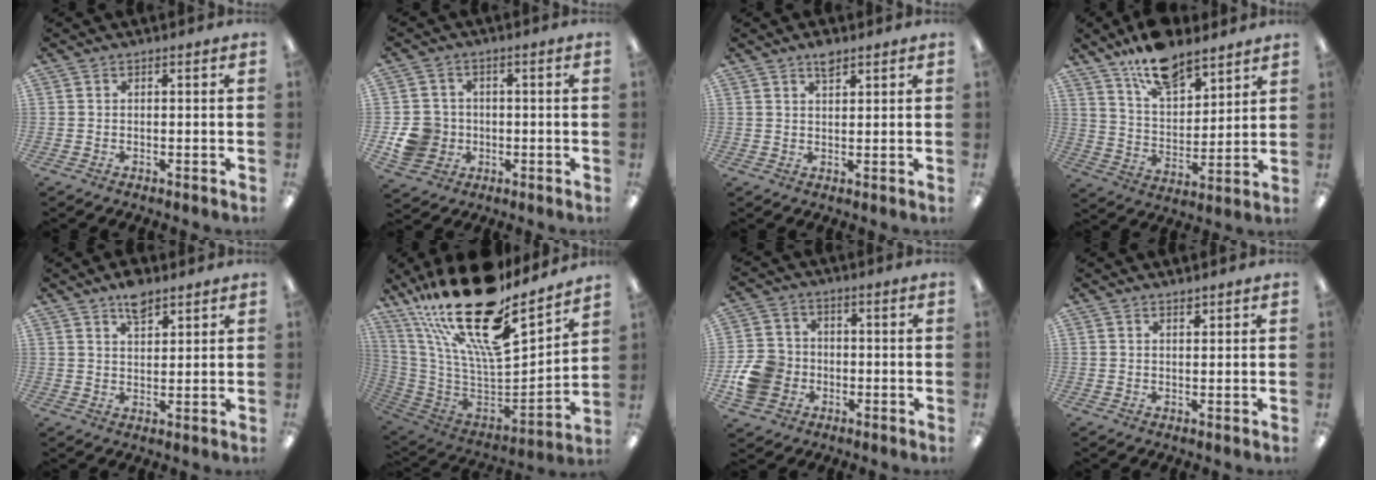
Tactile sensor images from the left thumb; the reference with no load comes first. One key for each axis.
{"total": 8.0, "fx": -1.2, "fy": 7.6, "fz": 2.3, "tx": -0.054, "ty": 0.016, "tz": -0.017}
{"total": 3.3, "fx": 2.5, "fy": 1.3, "fz": 1.8, "tx": -0.022, "ty": -0.005, "tz": 0.042}
{"total": 12.8, "fx": 10.3, "fy": 5.4, "fz": 5.4, "tx": -0.088, "ty": -0.062, "tz": 0.190}
{"total": 5.7, "fx": 4.4, "fy": 2.5, "fz": 2.8, "tx": -0.038, "ty": -0.021, "tz": 0.077}
{"total": 29.0, "fx": 18.8, "fy": 10.7, "fz": 19.3, "tx": -0.338, "ty": -0.133, "tz": 0.323}
{"total": 9.4, "fx": -2.1, "fy": 8.4, "fz": 3.7, "tx": -0.076, "ty": 0.025, "tz": -0.036}
{"total": 1.5, "fx": 1.4, "fy": 0.4, "fz": 0.4, "tx": -0.009, "ty": -0.002, "tz": 0.027}